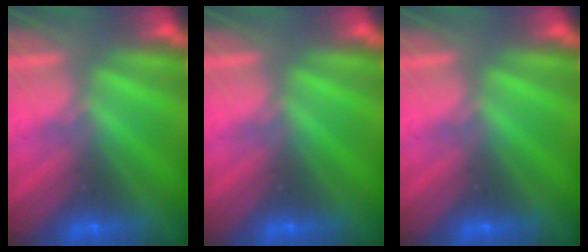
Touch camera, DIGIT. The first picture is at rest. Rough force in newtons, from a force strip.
{"total": 0.0}
{"total": 0.0}